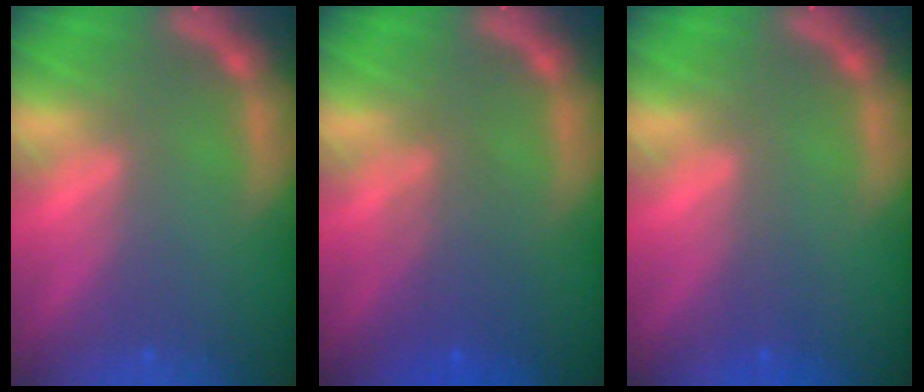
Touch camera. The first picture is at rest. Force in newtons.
{"total": 3.6}
{"total": 1.0}